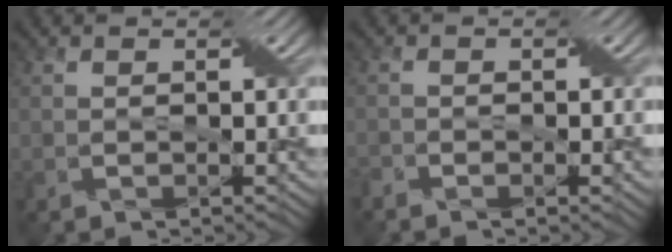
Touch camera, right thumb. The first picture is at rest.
{"total": 2.6, "force": [-1.9, 0.9, 1.5], "torque": [-0.029, -0.005, -0.037]}